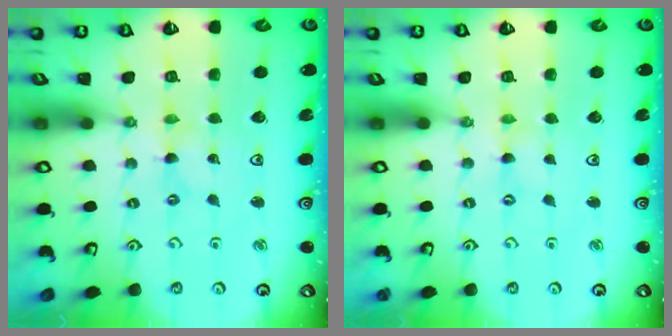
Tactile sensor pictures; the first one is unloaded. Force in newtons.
{"total": 0.0}